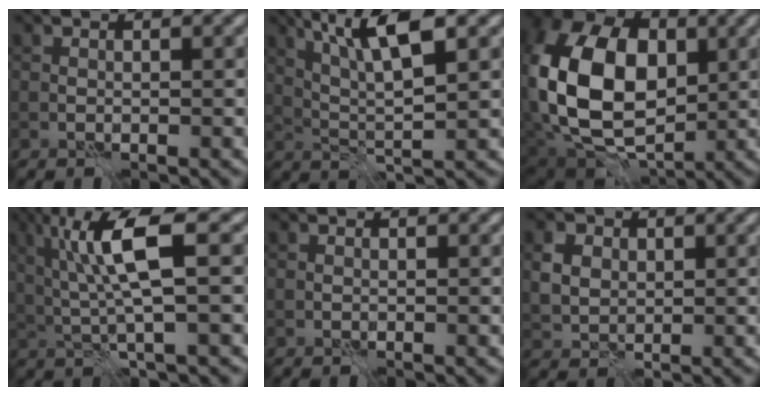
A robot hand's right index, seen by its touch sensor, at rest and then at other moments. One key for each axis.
{"total": 6.4, "fx": 2.8, "fy": 1.4, "fz": 5.6, "tx": -0.110, "ty": 0.006, "tz": 0.054}
{"total": 15.0, "fx": 0.8, "fy": 10.4, "fz": 10.8, "tx": -0.226, "ty": 0.012, "tz": -0.001}
{"total": 6.9, "fx": 1.6, "fy": 1.2, "fz": 6.6, "tx": -0.136, "ty": 0.004, "tz": 0.032}
{"total": 0.0}
{"total": 3.6, "fx": 1.1, "fy": 2.9, "fz": 1.9, "tx": -0.048, "ty": 0.006, "tz": 0.023}